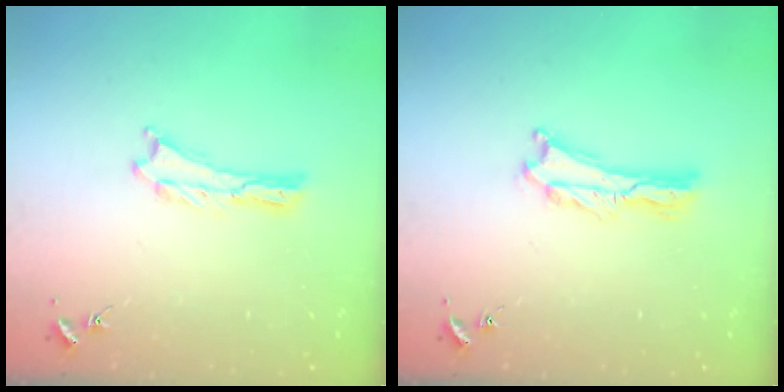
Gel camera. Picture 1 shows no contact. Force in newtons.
{"total": 1.2, "press": 1.1, "slide": 0.3}